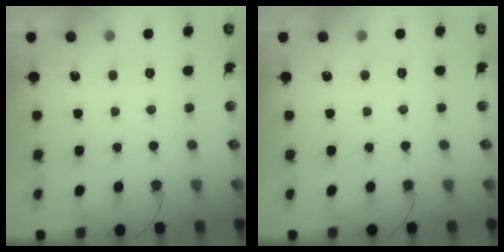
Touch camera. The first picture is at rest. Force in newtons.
{"total": 0.0}